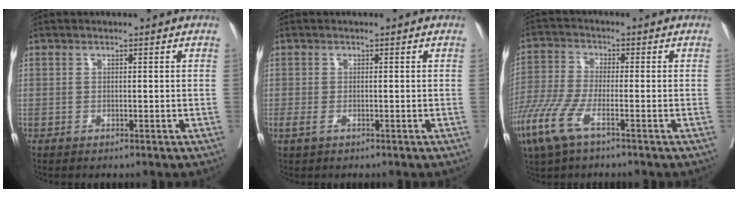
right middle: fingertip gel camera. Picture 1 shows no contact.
{"total": 1.1, "force": [-0.5, 0.5, 0.8], "torque": [-0.025, -0.004, -0.007]}
{"total": 8.2, "force": [-4.6, 1.9, 6.5], "torque": [-0.158, -0.021, -0.095]}